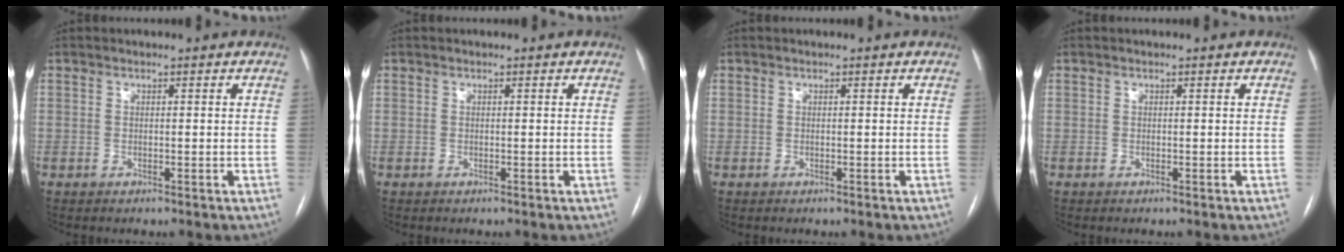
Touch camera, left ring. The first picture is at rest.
{"total": 0.0}
{"total": 0.0}
{"total": 0.0}